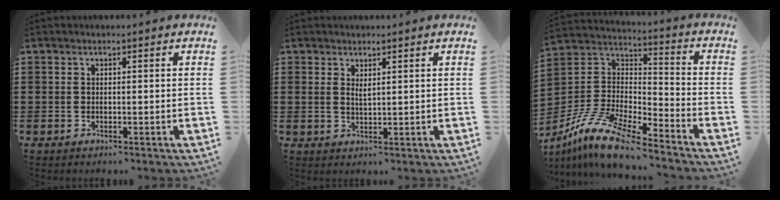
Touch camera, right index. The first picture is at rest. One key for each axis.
{"total": 1.5, "fx": 1.1, "fy": 0.4, "fz": 0.9, "tx": -0.018, "ty": 0.002, "tz": 0.020}
{"total": 12.9, "fx": -10.4, "fy": 2.9, "fz": 6.9, "tx": -0.157, "ty": 0.026, "tz": -0.207}